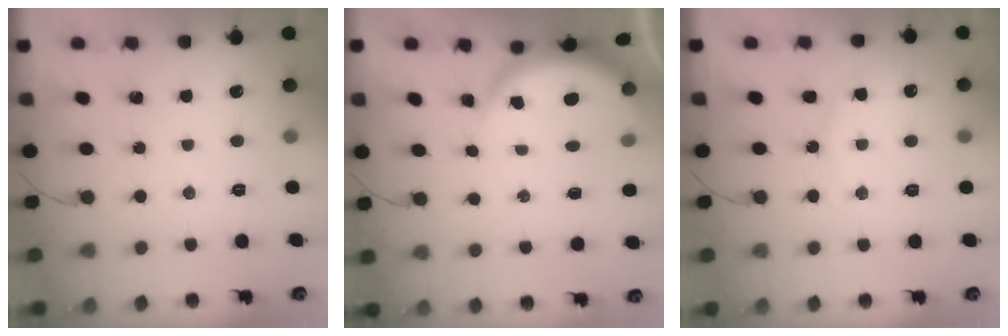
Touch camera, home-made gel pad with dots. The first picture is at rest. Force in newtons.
{"total": 3.8, "press": 3.7, "slide": 0.6}
{"total": 9.3, "press": 9.3, "slide": 0.3}